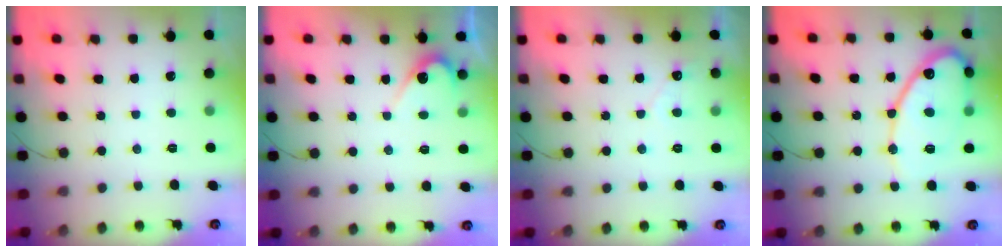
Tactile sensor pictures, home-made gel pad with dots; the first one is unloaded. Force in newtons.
{"total": 3.8, "press": 3.8, "slide": 0.3}
{"total": 2.5, "press": 2.5, "slide": 0.0}
{"total": 13.6, "press": 13.5, "slide": 1.7}